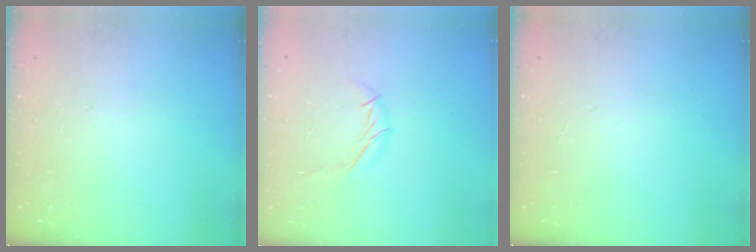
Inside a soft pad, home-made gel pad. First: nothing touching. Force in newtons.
{"total": 5.6, "press": 5.6, "slide": 0.8}
{"total": 0.0}